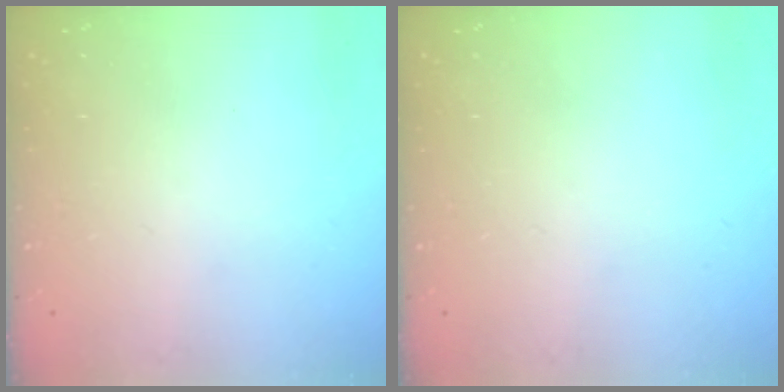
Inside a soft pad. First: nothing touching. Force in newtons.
{"total": 0.0}